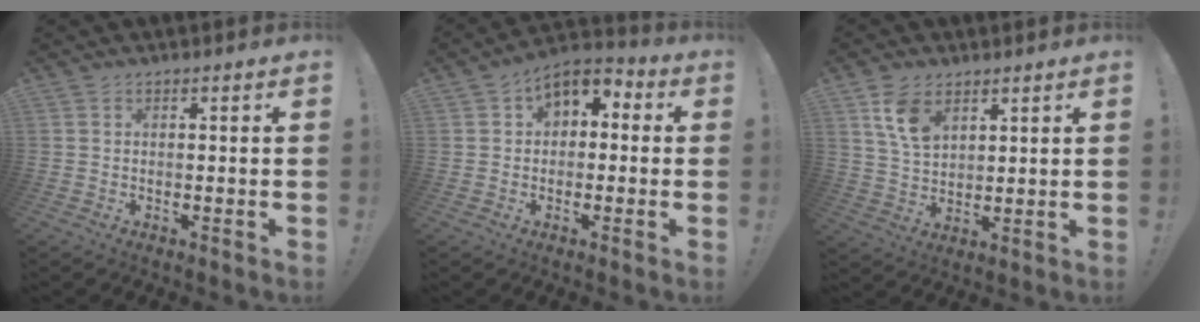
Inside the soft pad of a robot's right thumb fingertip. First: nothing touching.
{"total": 6.5, "force": [1.8, 4.9, 3.9], "torque": [-0.060, 0.004, 0.038]}
{"total": 9.0, "force": [5.0, 5.4, 5.2], "torque": [-0.096, -0.012, 0.097]}